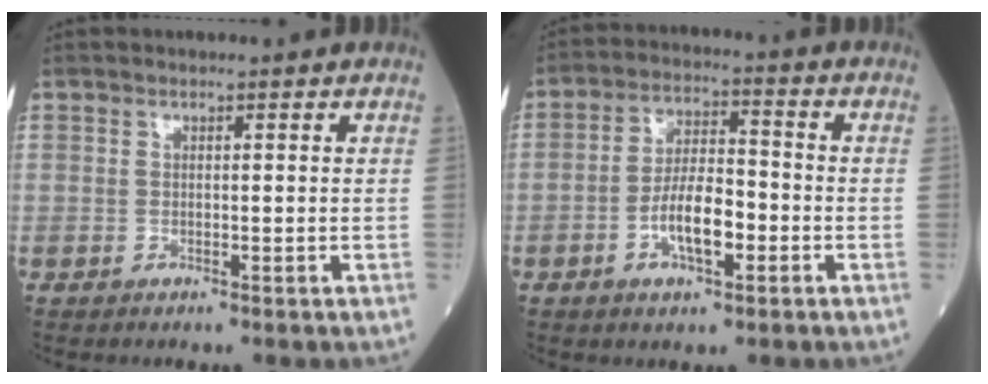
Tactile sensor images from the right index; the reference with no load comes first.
{"total": 7.9, "force": [-2.6, 2.7, 7.0], "torque": [-0.134, 0.011, -0.049]}